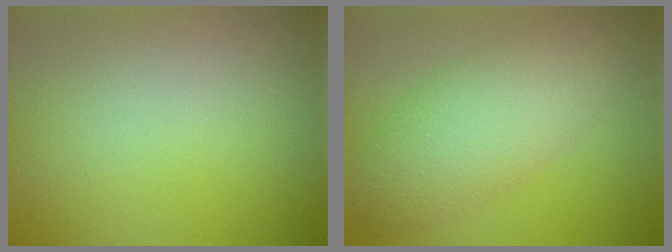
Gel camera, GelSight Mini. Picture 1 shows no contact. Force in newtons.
{"total": 5.4, "press": 5.4, "slide": 0.1}